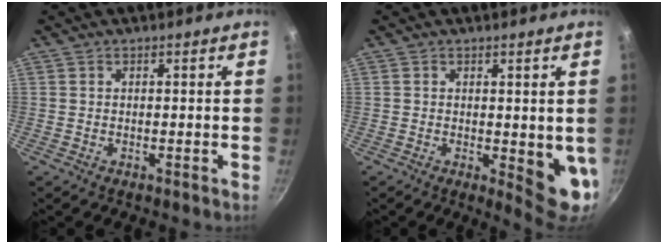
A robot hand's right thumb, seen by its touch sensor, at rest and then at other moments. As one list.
[{"total": 7.2, "force": [-0.1, 3.0, 6.6], "torque": [-0.069, -0.014, 0.004]}]